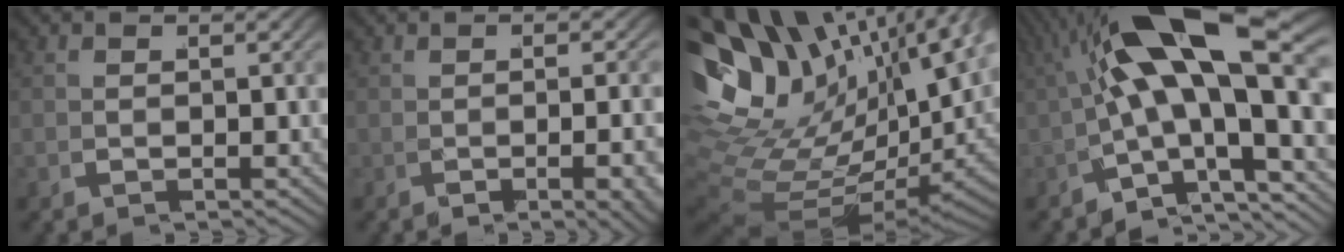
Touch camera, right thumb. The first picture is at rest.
{"total": 2.9, "force": [-1.2, 0.7, 2.5], "torque": [-0.047, -0.005, -0.017]}
{"total": 17.8, "force": [1.7, 11.6, 13.5], "torque": [-0.274, -0.029, 0.044]}
{"total": 13.3, "force": [0.4, 7.0, 11.3], "torque": [-0.217, -0.009, 0.004]}